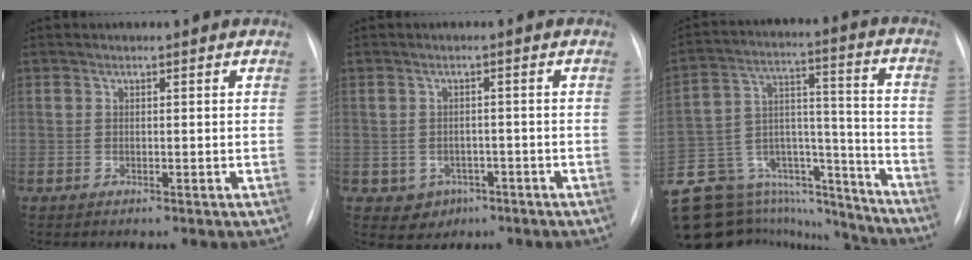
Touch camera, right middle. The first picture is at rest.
{"total": 3.7, "force": [-1.6, 3.2, 0.8], "torque": [-0.009, 0.009, -0.012]}
{"total": 27.5, "force": [-23.3, 11.7, 8.7], "torque": [-0.202, 0.049, -0.348]}